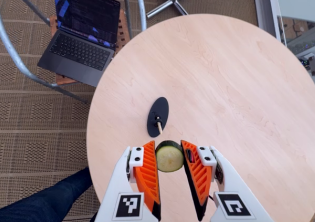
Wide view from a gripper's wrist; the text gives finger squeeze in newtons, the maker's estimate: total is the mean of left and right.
{"total": 7.3, "left": 7.1, "right": 7.6}